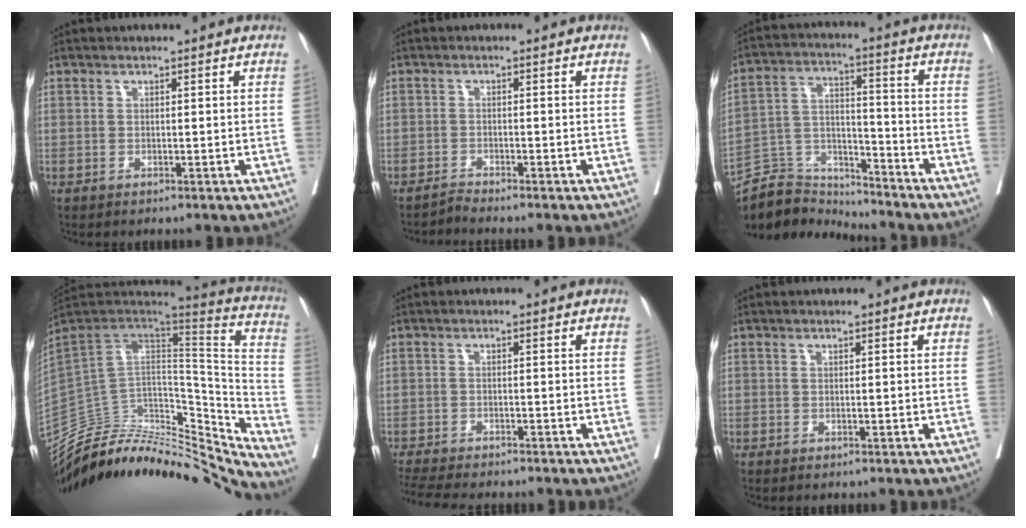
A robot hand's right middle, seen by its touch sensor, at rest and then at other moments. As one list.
[{"total": 1.7, "force": [-1.5, -0.7, -0.1], "torque": [-0.001, -0.007, -0.030]}, {"total": 10.4, "force": [-10.2, 2.1, -0.8], "torque": [0.013, 0.037, -0.190]}, {"total": 36.6, "force": [-33.3, 8.7, 12.5], "torque": [-0.186, -0.018, -0.479]}, {"total": 10.8, "force": [-9.5, 2.0, 4.8], "torque": [-0.081, -0.013, -0.139]}, {"total": 0.8, "force": [-0.7, 0.2, 0.3], "torque": [-0.010, -0.004, -0.010]}]